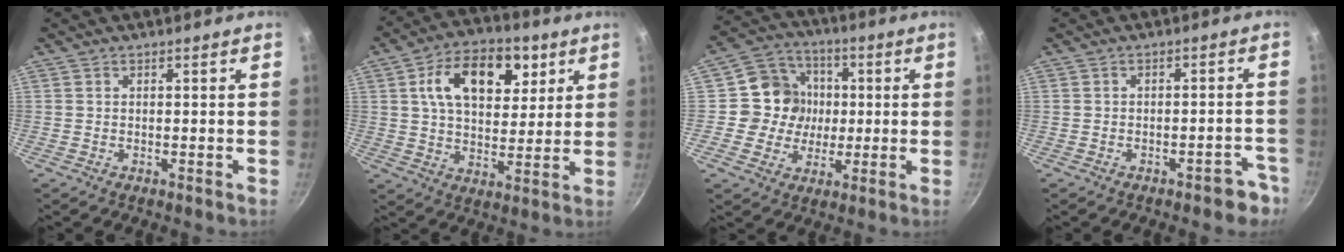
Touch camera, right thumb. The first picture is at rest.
{"total": 16.7, "force": [6.0, 10.1, 11.8], "torque": [-0.157, -0.005, 0.098]}
{"total": 11.7, "force": [0.4, 10.9, 4.2], "torque": [-0.017, 0.018, 0.004]}
{"total": 4.3, "force": [-3.0, 1.8, 2.4], "torque": [-0.015, 0.034, -0.034]}